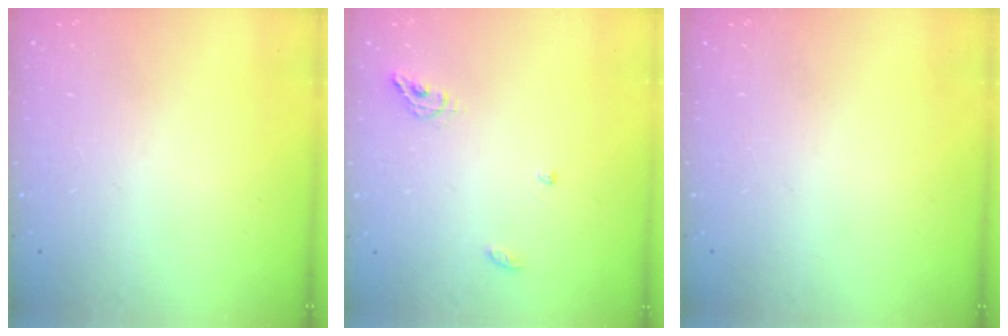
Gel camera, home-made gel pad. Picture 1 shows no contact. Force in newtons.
{"total": 7.0, "press": 6.9, "slide": 0.8}
{"total": 0.0}